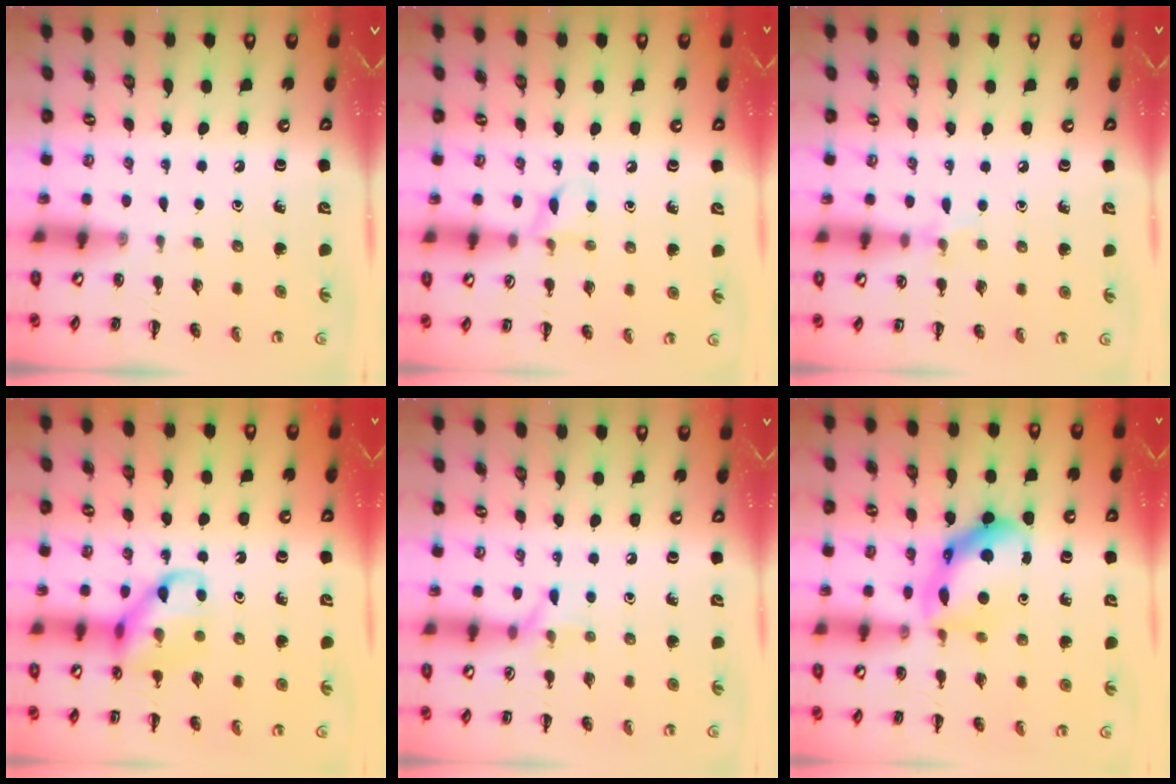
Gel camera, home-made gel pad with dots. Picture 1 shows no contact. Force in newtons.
{"total": 7.2, "press": 7.0, "slide": 1.8}
{"total": 5.4, "press": 5.0, "slide": 1.8}
{"total": 11.7, "press": 11.7, "slide": 0.7}
{"total": 5.8, "press": 5.6, "slide": 1.6}
{"total": 12.3, "press": 12.3, "slide": 0.2}